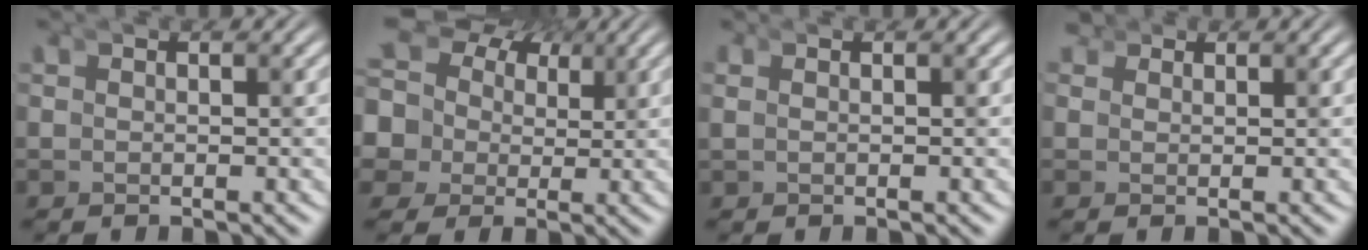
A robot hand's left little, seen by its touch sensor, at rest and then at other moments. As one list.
[{"total": 12.2, "force": [1.8, 11.1, 4.9], "torque": [-0.176, -0.041, 0.023]}, {"total": 0.0}, {"total": 1.9, "force": [0.5, -1.1, -1.5], "torque": [0.011, -0.008, 0.019]}]